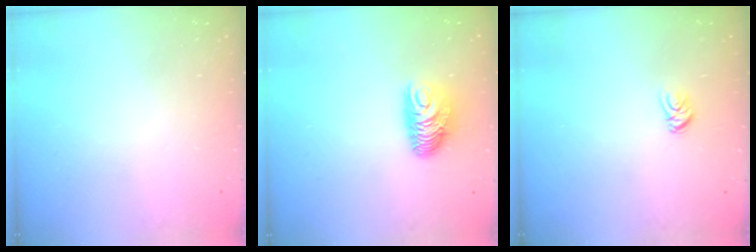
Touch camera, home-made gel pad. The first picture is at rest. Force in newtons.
{"total": 8.9, "press": 8.9, "slide": 0.3}
{"total": 4.8, "press": 4.8, "slide": 0.3}